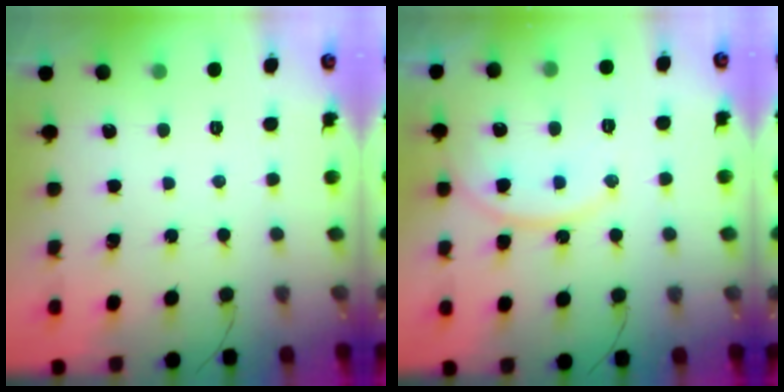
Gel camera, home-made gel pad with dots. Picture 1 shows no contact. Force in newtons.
{"total": 15.6, "press": 15.2, "slide": 3.6}